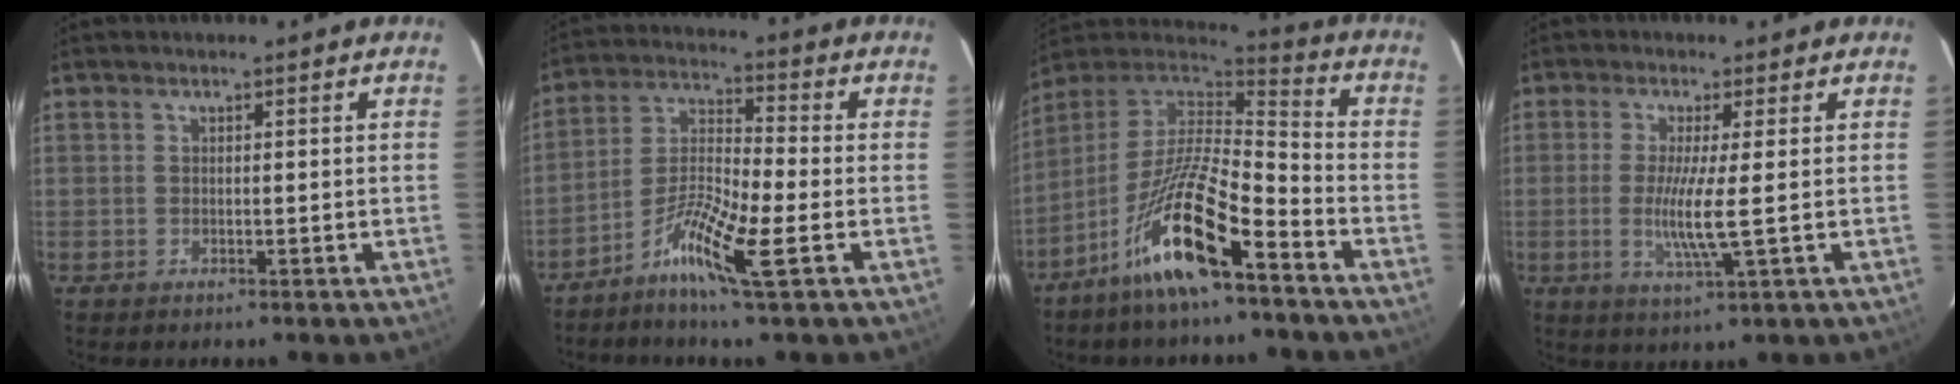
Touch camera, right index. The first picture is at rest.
{"total": 10.0, "force": [-4.9, 0.1, 8.8], "torque": [-0.171, -0.010, -0.101]}
{"total": 16.5, "force": [-9.9, 2.3, 13.1], "torque": [-0.263, -0.010, -0.184]}
{"total": 6.1, "force": [-0.4, -0.5, 6.1], "torque": [-0.123, -0.019, -0.010]}